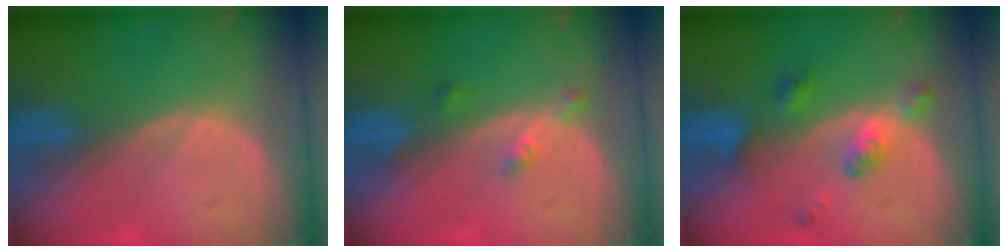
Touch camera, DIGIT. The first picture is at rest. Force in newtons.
{"total": 2.4, "press": 2.0, "slide": 1.3}
{"total": 5.2, "press": 4.7, "slide": 2.3}